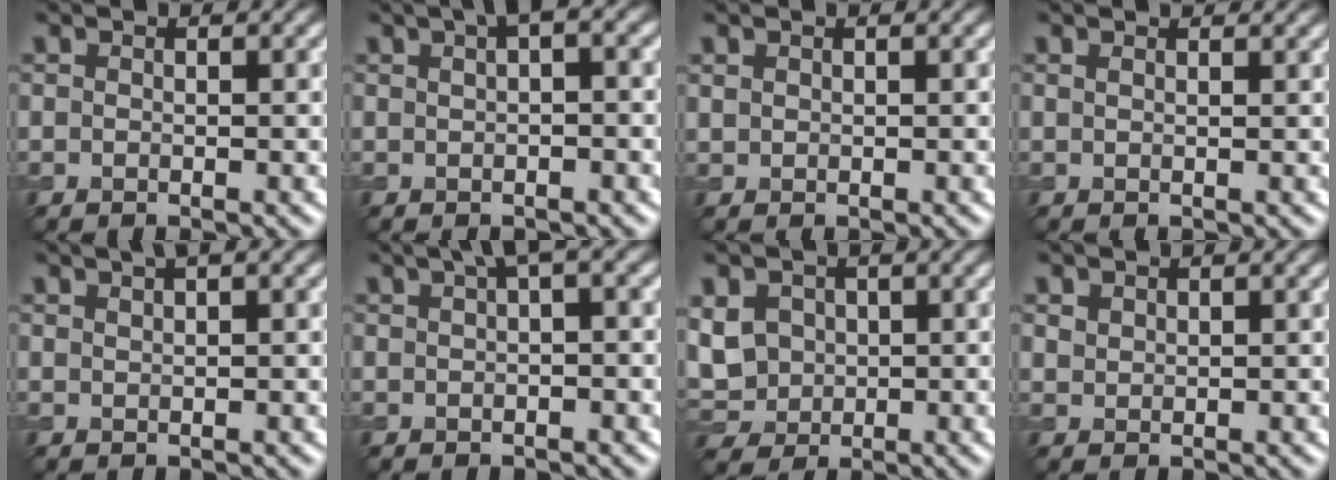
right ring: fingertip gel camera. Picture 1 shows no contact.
{"total": 3.4, "force": [1.6, 1.1, 2.8], "torque": [-0.034, 0.014, 0.017]}
{"total": 0.6, "force": [0.4, 0.4, 0.1], "torque": [-0.004, -0.001, 0.013]}
{"total": 1.6, "force": [1.4, 0.5, 0.6], "torque": [-0.012, 0.000, 0.012]}
{"total": 1.9, "force": [1.3, 0.4, 1.3], "torque": [-0.018, 0.006, 0.021]}
{"total": 2.9, "force": [1.3, 0.6, 2.5], "torque": [-0.034, 0.014, 0.022]}
{"total": 5.9, "force": [0.8, 4.9, 3.1], "torque": [-0.083, 0.013, 0.017]}
{"total": 1.0, "force": [0.7, 0.6, 0.2], "torque": [-0.007, -0.001, 0.019]}